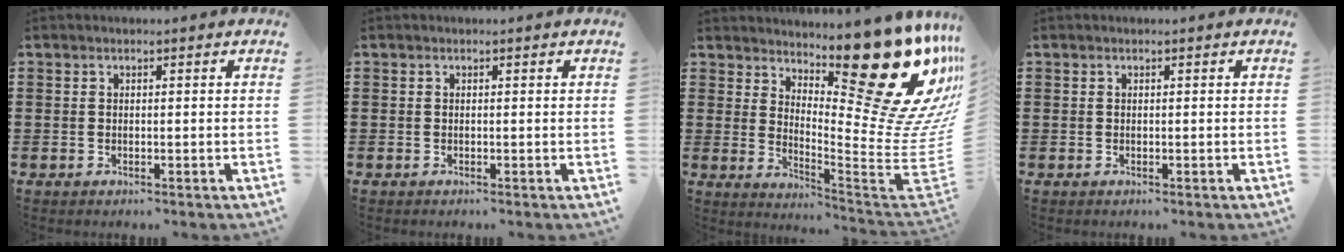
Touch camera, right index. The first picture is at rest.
{"total": 0.0}
{"total": 22.8, "force": [13.1, 7.7, 17.0], "torque": [-0.226, -0.101, 0.221]}
{"total": 0.0}